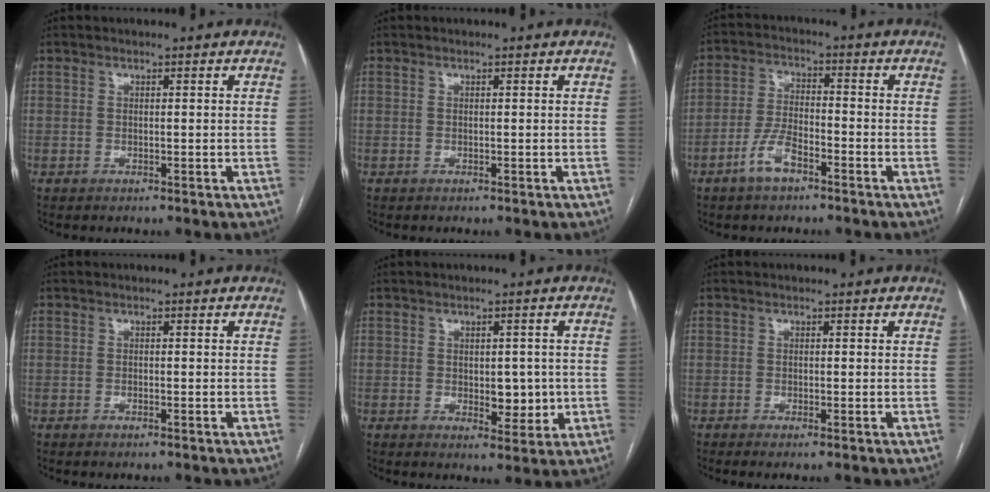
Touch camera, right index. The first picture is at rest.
{"total": 0.0}
{"total": 6.1, "force": [-3.7, 2.3, 4.2], "torque": [-0.092, 0.006, -0.070]}
{"total": 0.6, "force": [-0.5, 0.1, 0.4], "torque": [-0.008, -0.001, -0.005]}
{"total": 5.0, "force": [-0.3, 2.7, 4.2], "torque": [-0.049, -0.002, 0.004]}
{"total": 1.0, "force": [-0.6, -0.1, 0.8], "torque": [-0.016, -0.002, -0.010]}